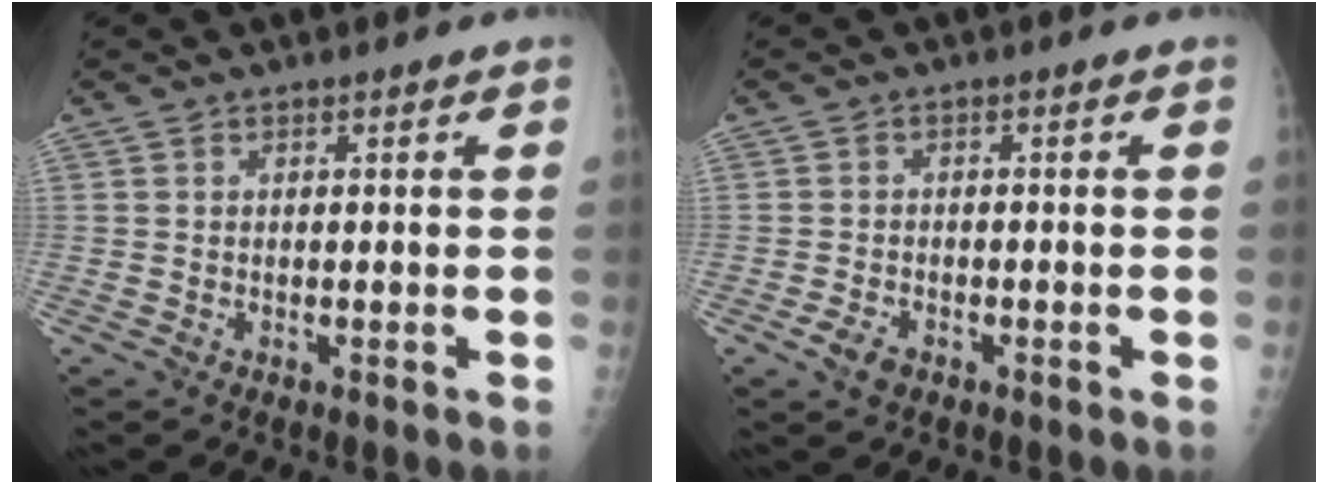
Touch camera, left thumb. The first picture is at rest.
{"total": 3.1, "force": [-1.8, 1.8, 1.8], "torque": [-0.035, 0.006, -0.030]}